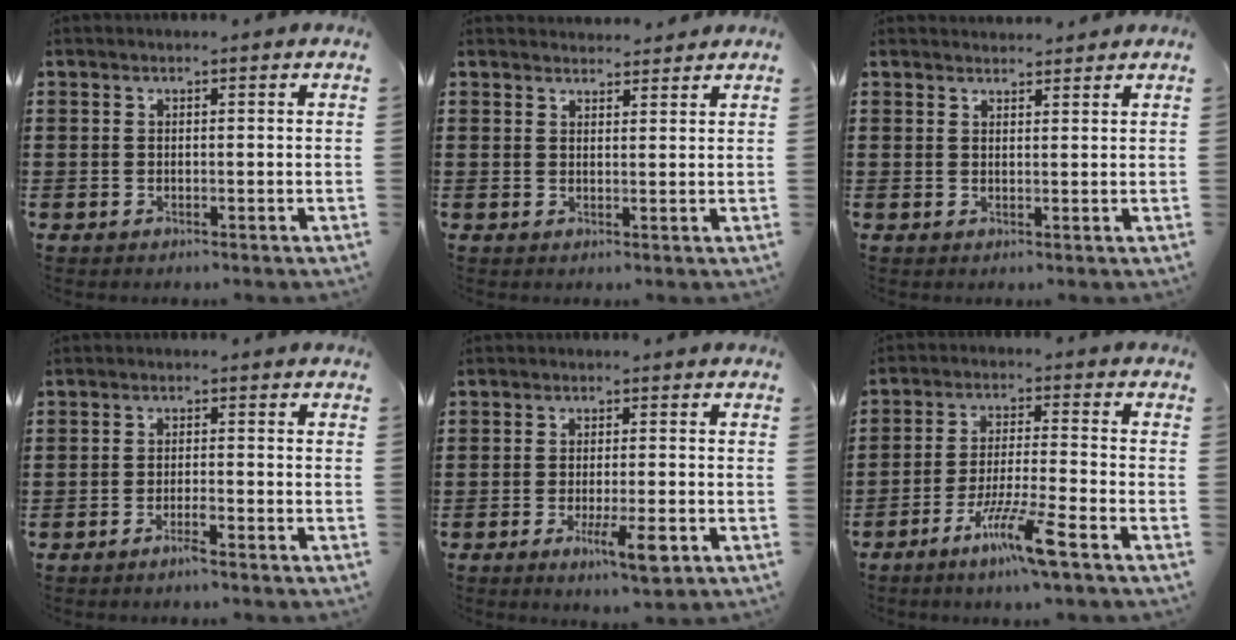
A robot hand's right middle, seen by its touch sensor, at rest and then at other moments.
{"total": 2.1, "force": [2.1, 0.4, -0.1], "torque": [0.004, -0.001, 0.039]}
{"total": 1.8, "force": [1.7, 0.4, 0.0], "torque": [0.003, -0.001, 0.032]}
{"total": 2.1, "force": [-1.5, 0.1, 1.4], "torque": [-0.024, -0.001, -0.028]}
{"total": 5.5, "force": [-2.4, 1.2, 4.8], "torque": [-0.086, -0.010, -0.040]}
{"total": 8.5, "force": [-5.7, 0.2, 6.4], "torque": [-0.119, -0.009, -0.103]}